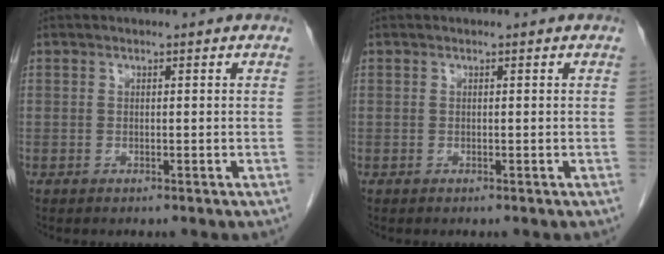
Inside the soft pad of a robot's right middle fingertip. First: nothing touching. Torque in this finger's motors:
{"motor_torque": [-0.04, 0.00, 0.00, 0.00]}